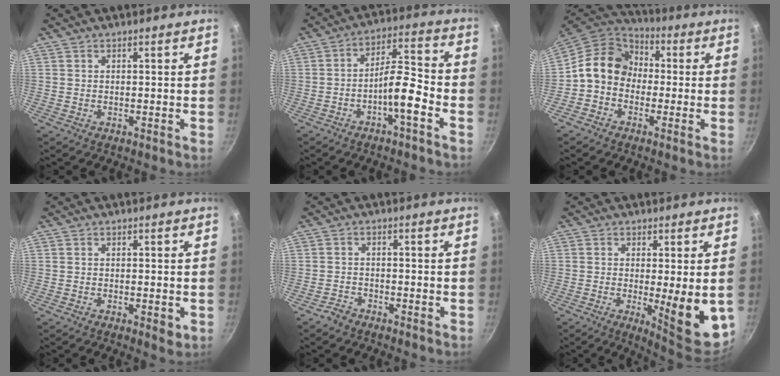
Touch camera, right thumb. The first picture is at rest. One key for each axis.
{"total": 8.6, "fx": -3.9, "fy": 2.3, "fz": 7.3, "tx": -0.118, "ty": 0.049, "tz": -0.065}
{"total": 11.7, "fx": -0.5, "fy": 9.8, "fz": 6.4, "tx": -0.079, "ty": 0.037, "tz": -0.035}
{"total": 2.3, "fx": -0.7, "fy": 0.9, "fz": 2.0, "tx": -0.034, "ty": -0.005, "tz": -0.010}
{"total": 1.9, "fx": -1.7, "fy": 0.8, "fz": 0.3, "tx": -0.005, "ty": 0.020, "tz": -0.033}
{"total": 12.4, "fx": -2.0, "fy": 3.3, "fz": 11.8, "tx": -0.143, "ty": -0.015, "tz": -0.016}